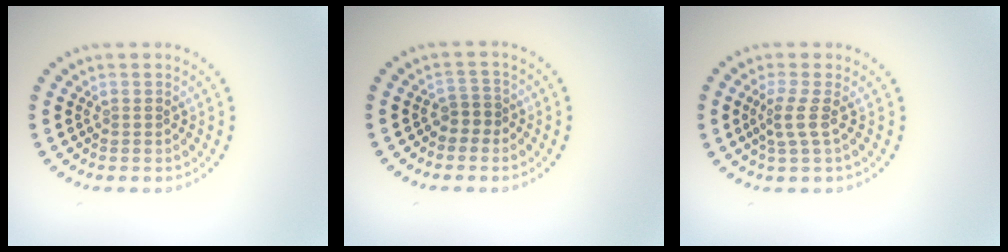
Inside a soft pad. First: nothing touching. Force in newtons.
{"total": 1.6, "press": 1.3, "slide": 0.9}
{"total": 2.0, "press": 1.5, "slide": 1.4}